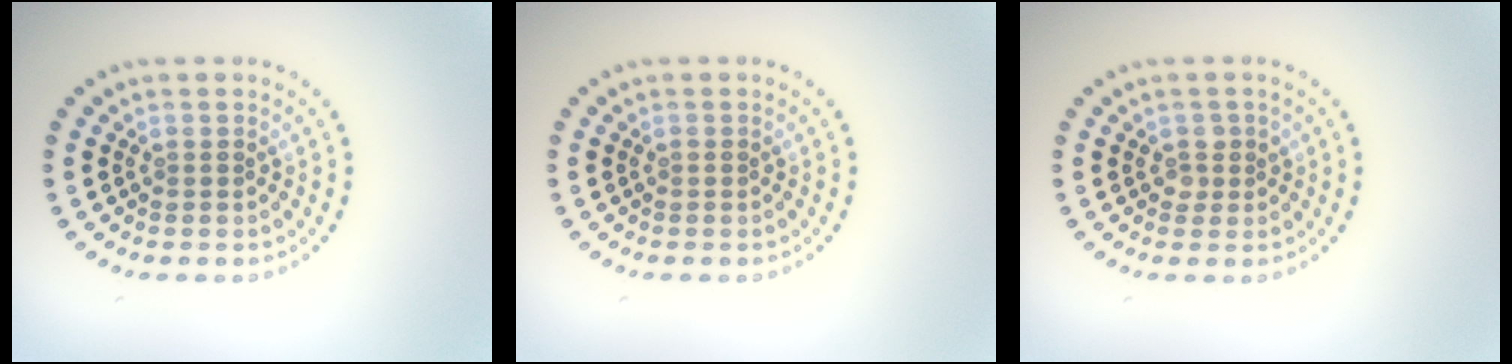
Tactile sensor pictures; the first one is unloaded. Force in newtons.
{"total": 0.0}
{"total": 1.2, "press": 1.1, "slide": 0.4}